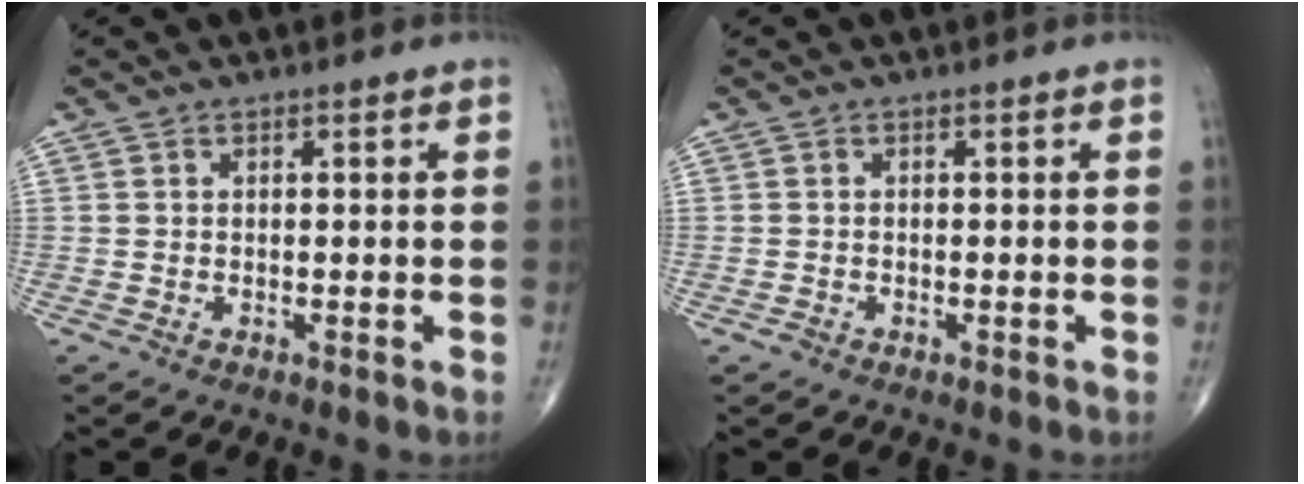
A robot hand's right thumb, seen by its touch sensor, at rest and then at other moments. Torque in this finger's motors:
{"motor_torque": [0.25, 0.05, -0.15, -0.03, -0.06]}